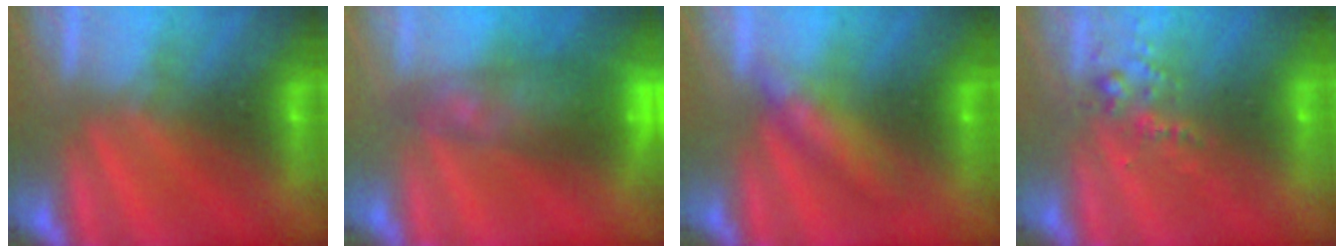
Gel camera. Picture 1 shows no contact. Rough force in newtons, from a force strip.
{"total": 7.8}
{"total": 3.4}
{"total": 2.6}